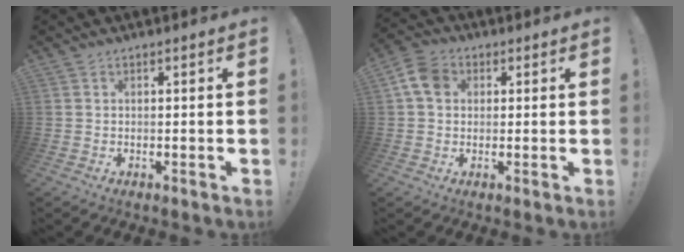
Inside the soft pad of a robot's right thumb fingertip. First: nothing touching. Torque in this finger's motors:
{"motor_torque": [0.32, 1.27, 0.22, -0.20, 0.27]}